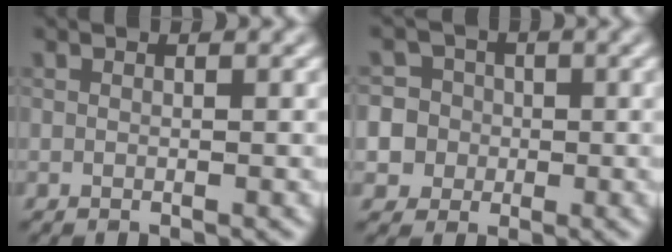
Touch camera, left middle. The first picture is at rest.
{"total": 9.1, "force": [-1.0, 8.7, 2.3], "torque": [-0.063, 0.019, -0.029]}